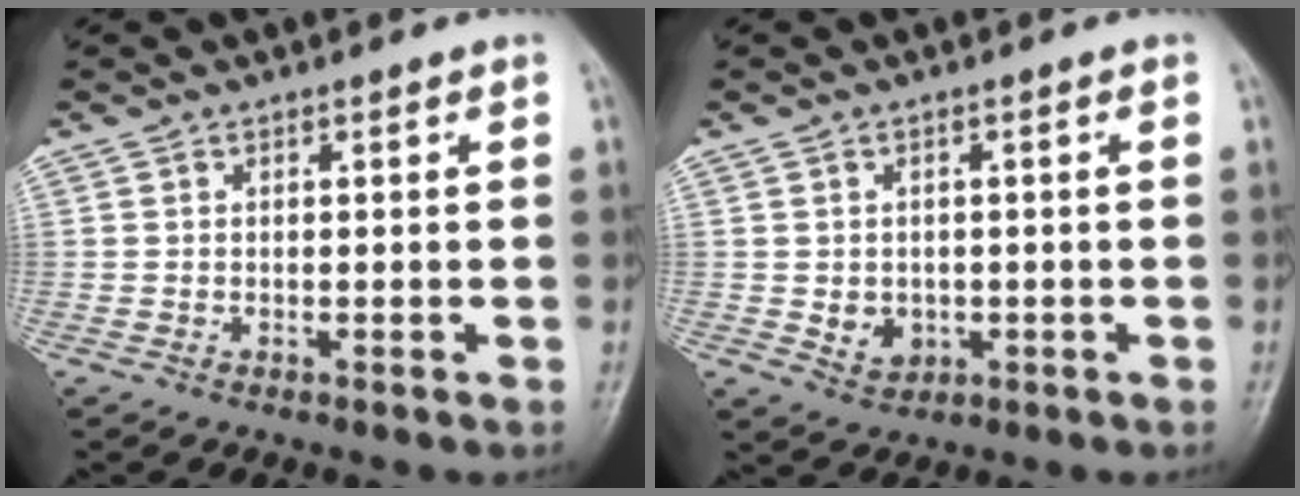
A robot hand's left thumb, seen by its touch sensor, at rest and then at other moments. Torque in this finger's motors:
{"motor_torque": [0.00, 0.01, 0.01, -0.01, 0.00]}